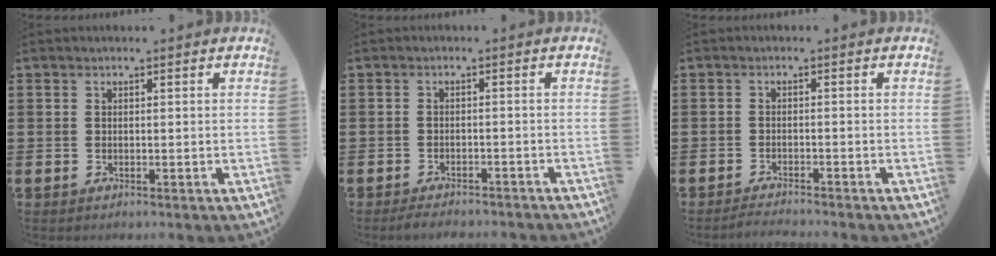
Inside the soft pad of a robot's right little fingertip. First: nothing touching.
{"total": 1.7, "force": [-1.7, 0.1, 0.4], "torque": [-0.010, 0.002, -0.034]}
{"total": 1.3, "force": [-1.3, -0.1, 0.2], "torque": [-0.005, 0.001, -0.026]}